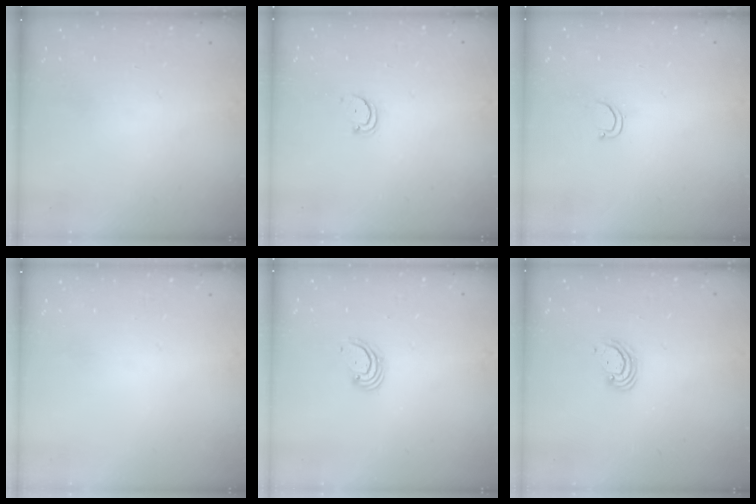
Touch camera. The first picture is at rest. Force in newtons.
{"total": 2.3, "press": 2.3, "slide": 0.2}
{"total": 2.8, "press": 2.8, "slide": 0.2}
{"total": 0.0}
{"total": 2.6, "press": 2.6, "slide": 0.3}
{"total": 3.2, "press": 3.2, "slide": 0.3}